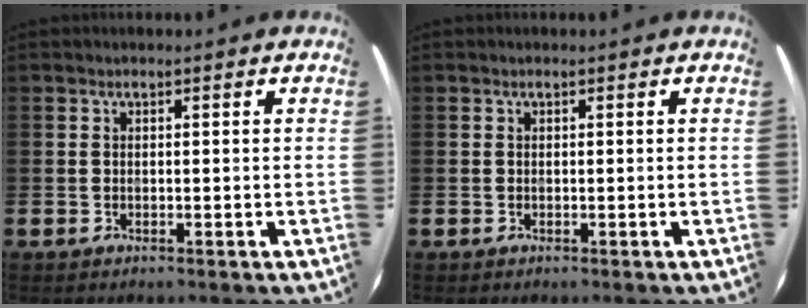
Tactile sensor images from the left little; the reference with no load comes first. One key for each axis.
{"total": 0.0}